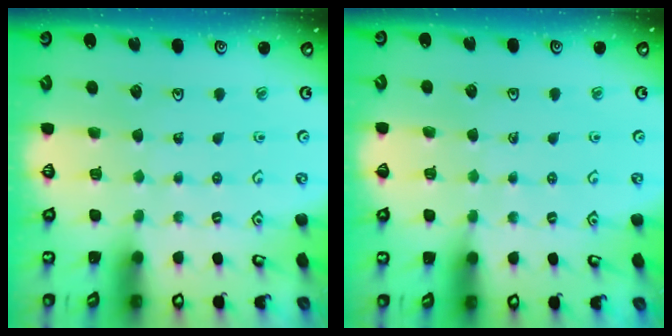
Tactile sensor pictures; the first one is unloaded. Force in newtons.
{"total": 1.9, "press": 1.9, "slide": 0.3}